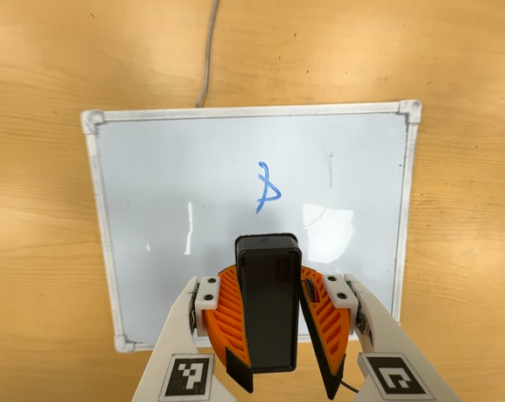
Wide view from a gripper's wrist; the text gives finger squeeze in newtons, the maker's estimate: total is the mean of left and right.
{"total": 9.8, "left": 9.9, "right": 9.6}